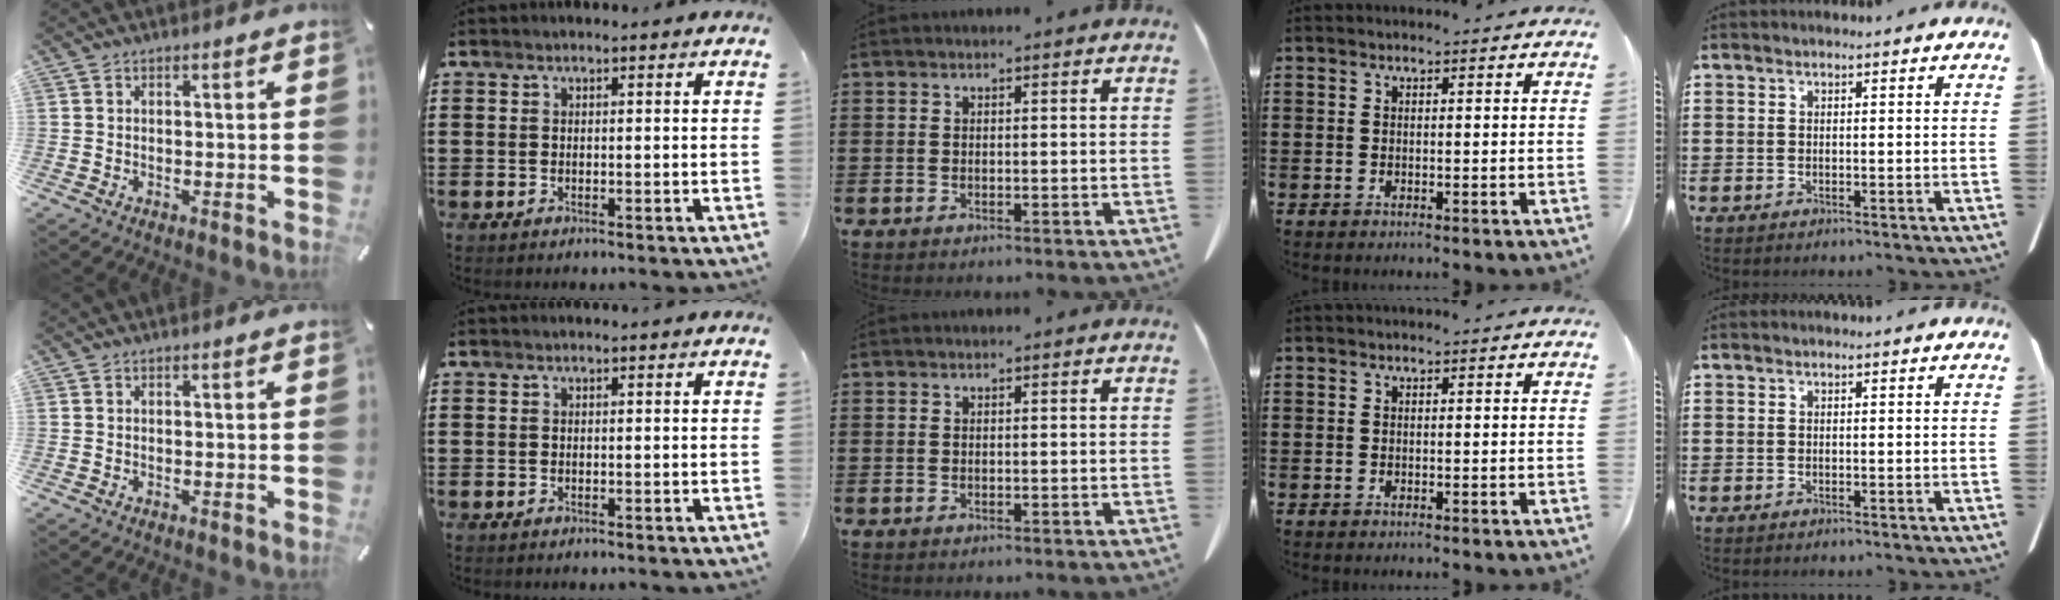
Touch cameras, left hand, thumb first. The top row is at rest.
{}